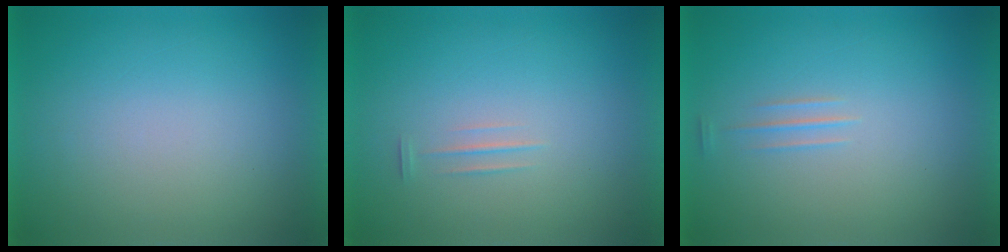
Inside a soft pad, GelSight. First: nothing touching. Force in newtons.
{"total": 1.6}
{"total": 1.3}